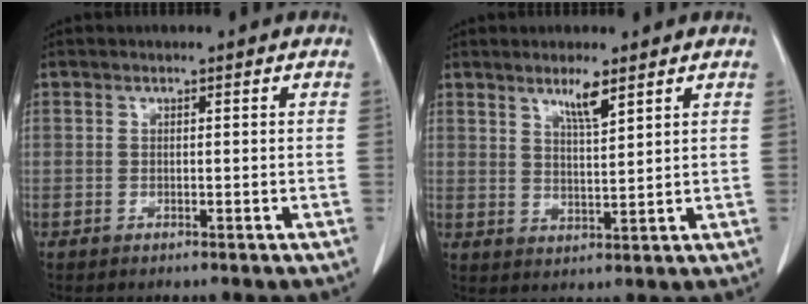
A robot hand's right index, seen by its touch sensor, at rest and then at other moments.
{"total": 4.5, "force": [3.0, 0.5, 3.3], "torque": [-0.061, -0.006, 0.056]}